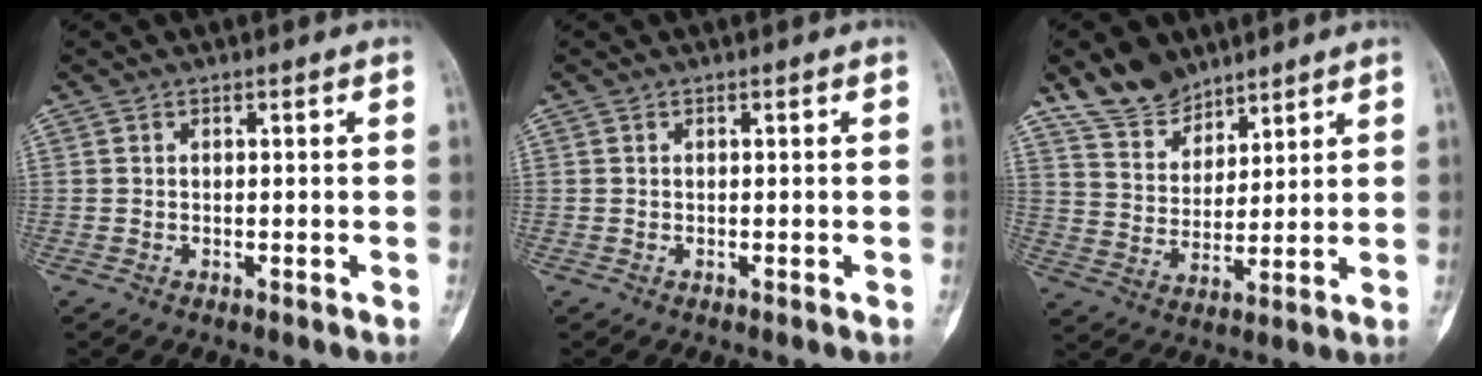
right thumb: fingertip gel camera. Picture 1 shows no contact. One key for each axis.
{"total": 0.0}
{"total": 9.3, "fx": 7.5, "fy": 4.8, "fz": 2.3, "tx": -0.018, "ty": -0.045, "tz": 0.151}